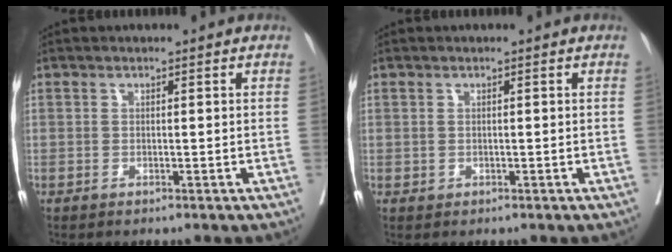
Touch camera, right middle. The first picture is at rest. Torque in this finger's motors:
{"motor_torque": [-0.32, -0.14, 0.00, 0.00]}